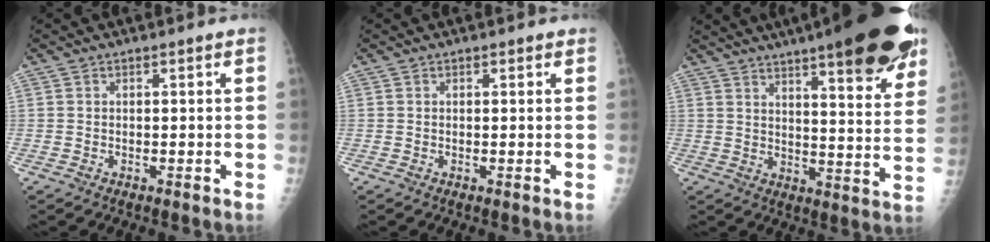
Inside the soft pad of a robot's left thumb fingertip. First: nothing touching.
{"total": 0.8, "force": [0.5, 0.5, 0.4], "torque": [0.002, -0.002, 0.002]}
{"total": 26.3, "force": [17.4, 5.9, 18.7], "torque": [-0.234, -0.050, 0.227]}